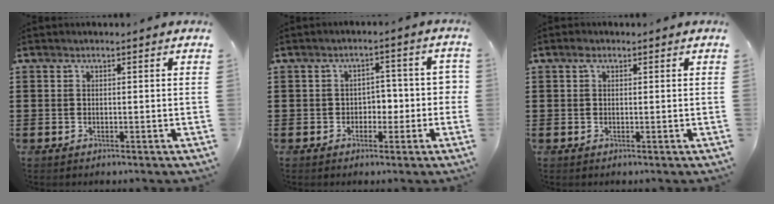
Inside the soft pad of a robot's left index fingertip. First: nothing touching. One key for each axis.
{"total": 3.3, "fx": -0.7, "fy": 2.7, "fz": 1.8, "tx": -0.038, "ty": 0.007, "tz": -0.023}
{"total": 1.2, "fx": 0.6, "fy": 0.7, "fz": 0.7, "tx": -0.009, "ty": 0.002, "tz": 0.009}